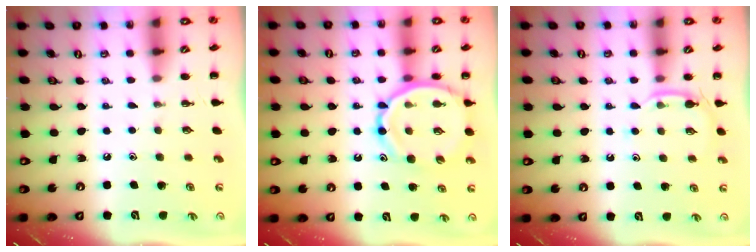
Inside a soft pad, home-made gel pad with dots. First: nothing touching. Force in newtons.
{"total": 12.9, "press": 12.4, "slide": 3.6}
{"total": 5.3, "press": 5.1, "slide": 1.5}